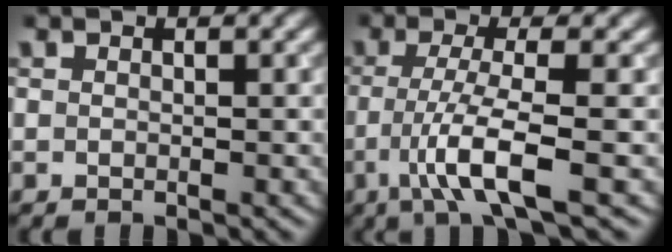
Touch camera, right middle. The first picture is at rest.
{"total": 5.5, "force": [-1.7, 0.9, 5.1], "torque": [-0.092, -0.007, -0.037]}